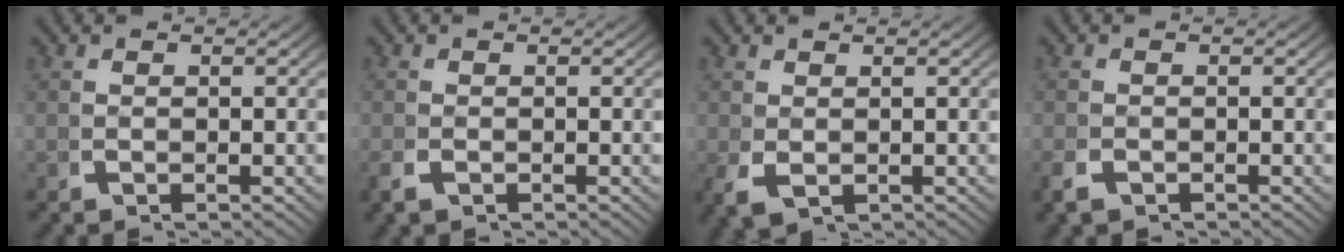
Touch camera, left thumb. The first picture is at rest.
{"total": 1.1, "force": [-0.7, 0.7, 0.5], "torque": [-0.013, -0.003, -0.011]}
{"total": 1.7, "force": [-0.4, 1.2, 1.2], "torque": [-0.027, -0.010, 0.008]}
{"total": 1.5, "force": [-1.1, 0.8, 0.5], "torque": [-0.012, -0.006, -0.018]}